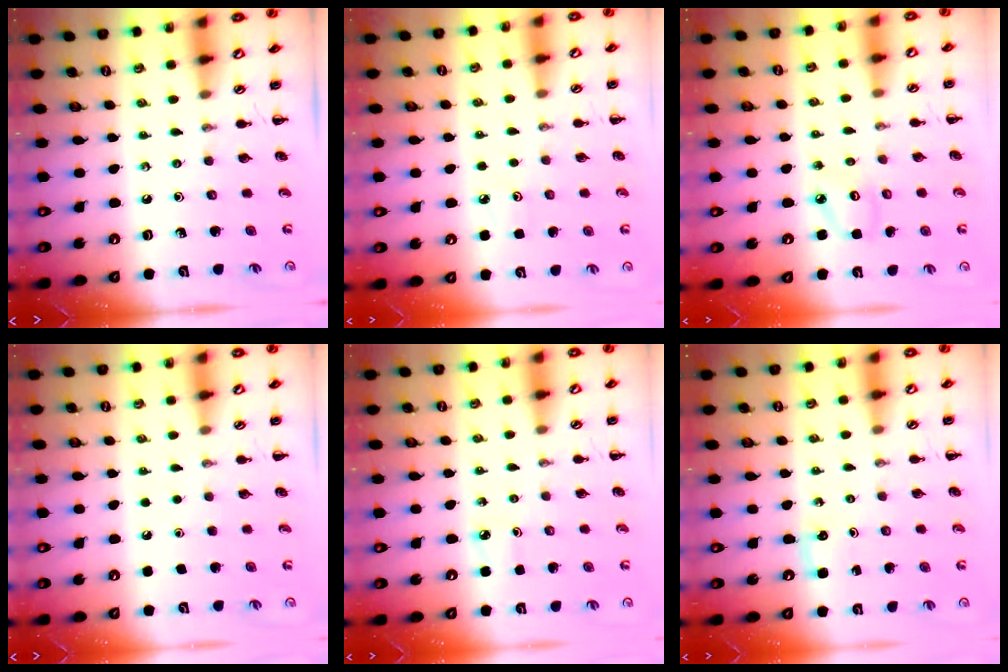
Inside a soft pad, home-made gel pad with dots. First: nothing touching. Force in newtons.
{"total": 4.4, "press": 4.1, "slide": 1.4}
{"total": 3.5, "press": 3.4, "slide": 0.5}
{"total": 1.7, "press": 1.7, "slide": 0.1}
{"total": 3.6, "press": 3.4, "slide": 1.3}
{"total": 2.5, "press": 2.4, "slide": 0.8}